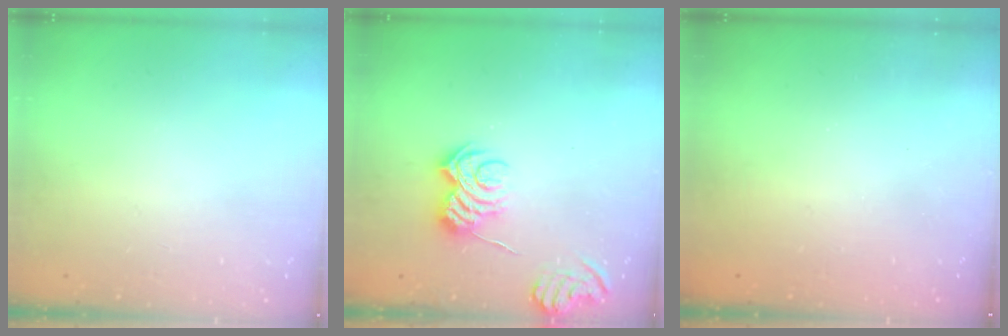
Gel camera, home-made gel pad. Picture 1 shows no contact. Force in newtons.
{"total": 5.4, "press": 5.3, "slide": 1.0}
{"total": 2.6, "press": 2.5, "slide": 0.9}